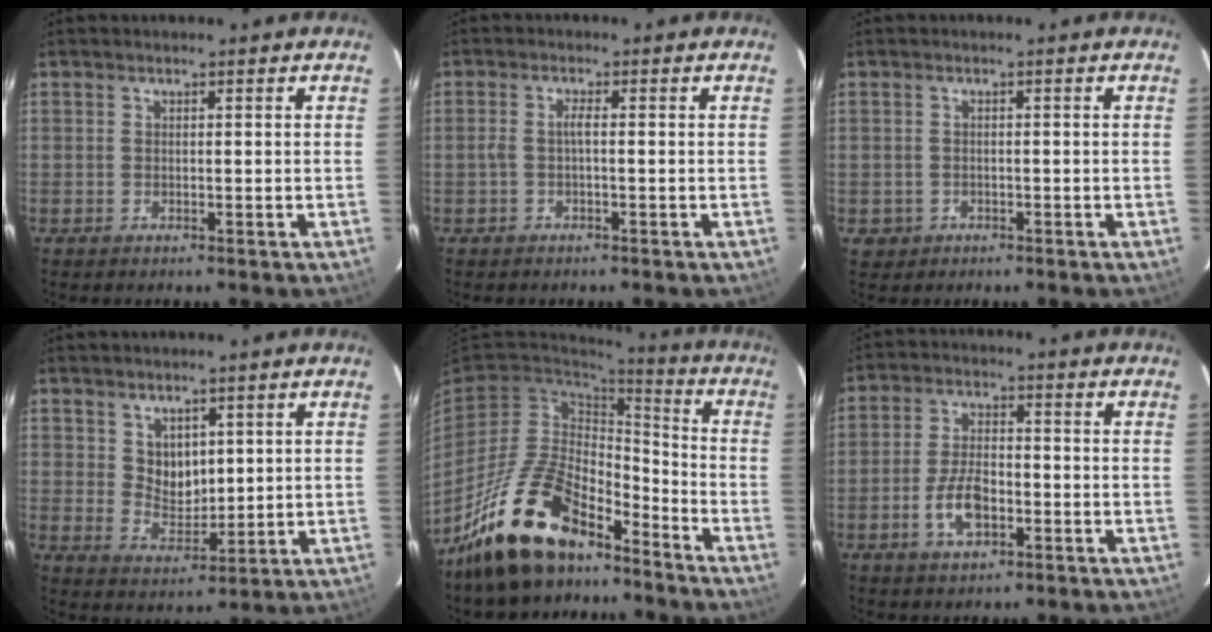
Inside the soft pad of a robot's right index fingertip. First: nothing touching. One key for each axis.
{"total": 1.8, "fx": -0.5, "fy": 0.1, "fz": 1.7, "tx": -0.035, "ty": 0.003, "tz": -0.010}
{"total": 2.4, "fx": -0.8, "fy": 2.3, "fz": 0.4, "tx": -0.014, "ty": 0.001, "tz": -0.006}
{"total": 5.6, "fx": 2.4, "fy": 4.1, "fz": 2.9, "tx": -0.044, "ty": -0.003, "tz": 0.053}
{"total": 19.6, "fx": -14.2, "fy": 8.4, "fz": 10.5, "tx": -0.218, "ty": -0.002, "tz": -0.247}
{"total": 7.3, "fx": -2.9, "fy": 3.6, "fz": 5.7, "tx": -0.120, "ty": 0.003, "tz": -0.050}